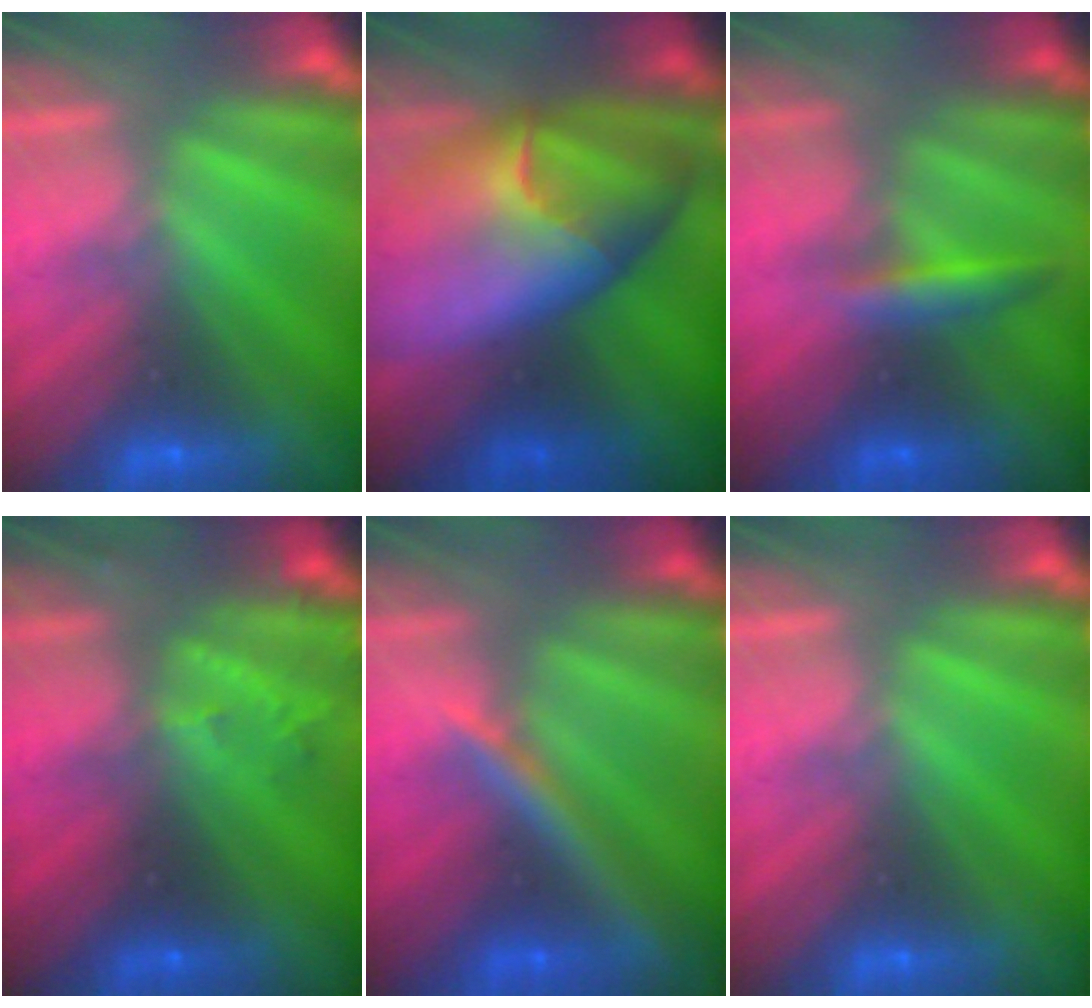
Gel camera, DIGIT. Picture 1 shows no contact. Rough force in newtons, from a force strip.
{"total": 8.7}
{"total": 2.8}
{"total": 2.8}
{"total": 2.5}
{"total": 0.0}